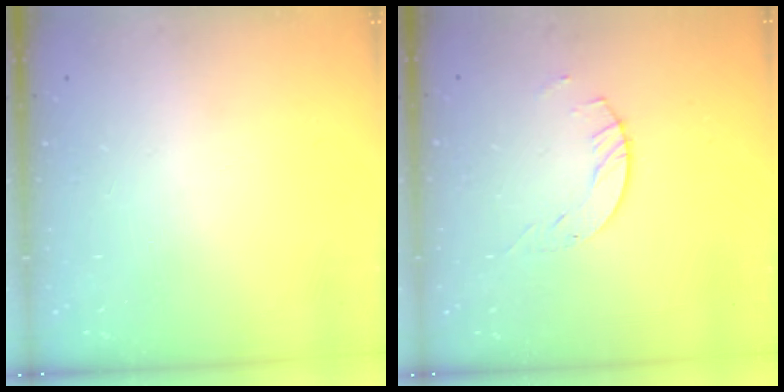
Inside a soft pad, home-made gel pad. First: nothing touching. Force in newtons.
{"total": 4.1, "press": 4.1, "slide": 0.2}